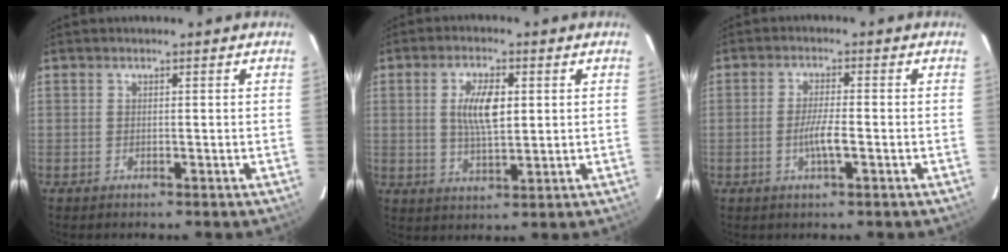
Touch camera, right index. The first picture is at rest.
{"total": 7.4, "force": [1.4, 3.0, 6.6], "torque": [-0.124, 0.003, 0.029]}
{"total": 4.2, "force": [-1.4, 0.4, 3.9], "torque": [-0.075, -0.003, -0.025]}